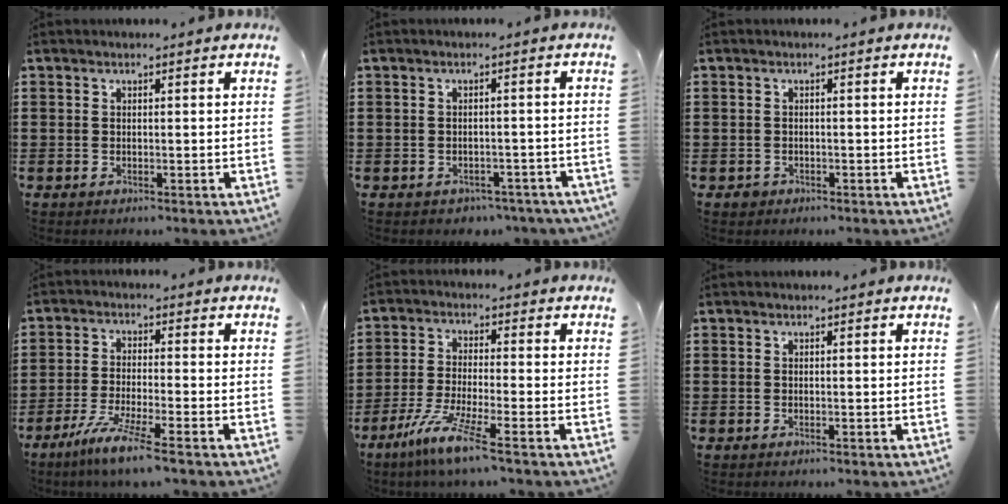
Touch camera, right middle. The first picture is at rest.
{"total": 1.6, "force": [-1.5, 0.6, -0.1], "torque": [-0.005, 0.001, -0.033]}
{"total": 0.9, "force": [-0.6, 0.6, 0.1], "torque": [-0.004, 0.003, -0.014]}
{"total": 5.9, "force": [-4.6, -0.2, 3.8], "torque": [-0.080, -0.017, -0.085]}
{"total": 7.3, "force": [-4.9, 0.1, 5.5], "torque": [-0.114, -0.017, -0.093]}
{"total": 0.0}